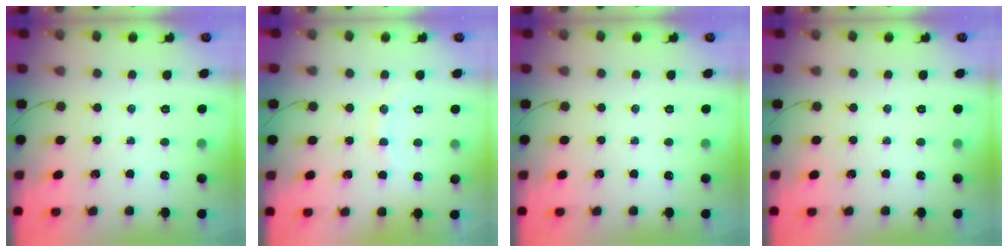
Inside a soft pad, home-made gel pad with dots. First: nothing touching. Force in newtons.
{"total": 7.8, "press": 7.7, "slide": 1.2}
{"total": 0.0}
{"total": 0.0}